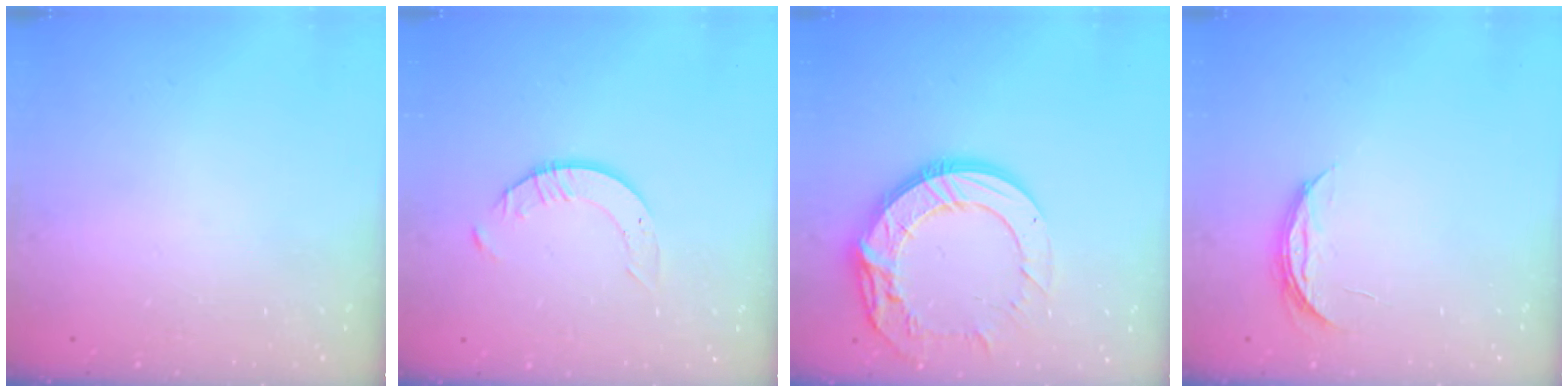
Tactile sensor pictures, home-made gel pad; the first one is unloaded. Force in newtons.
{"total": 4.0, "press": 4.0, "slide": 0.5}
{"total": 18.0, "press": 17.9, "slide": 1.3}
{"total": 3.8, "press": 3.8, "slide": 0.4}